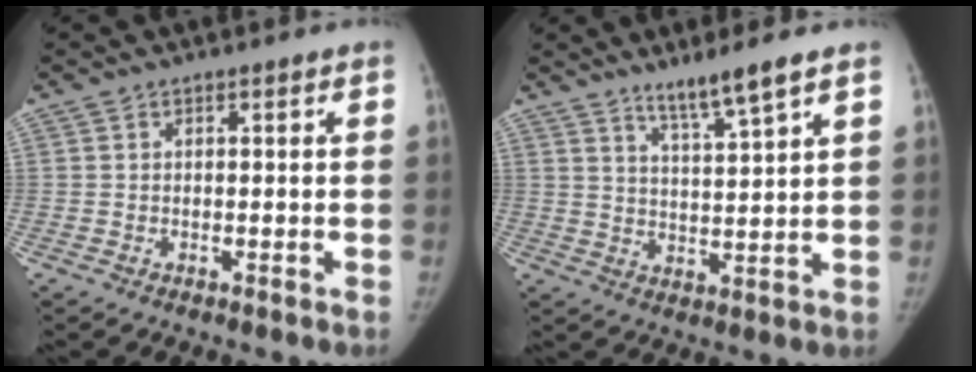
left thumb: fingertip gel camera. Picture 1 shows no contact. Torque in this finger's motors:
{"motor_torque": [-0.19, 0.07, 0.80, -0.94, -0.02]}